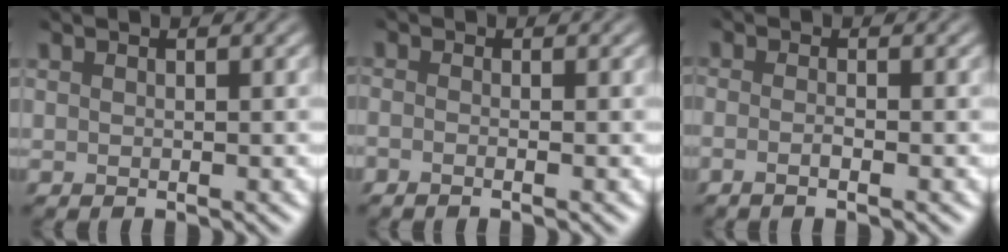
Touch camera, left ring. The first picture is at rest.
{"total": 1.0, "force": [-0.9, -0.2, -0.1], "torque": [-0.004, -0.006, -0.016]}
{"total": 1.4, "force": [-1.0, 0.1, 0.9], "torque": [-0.017, -0.009, -0.025]}